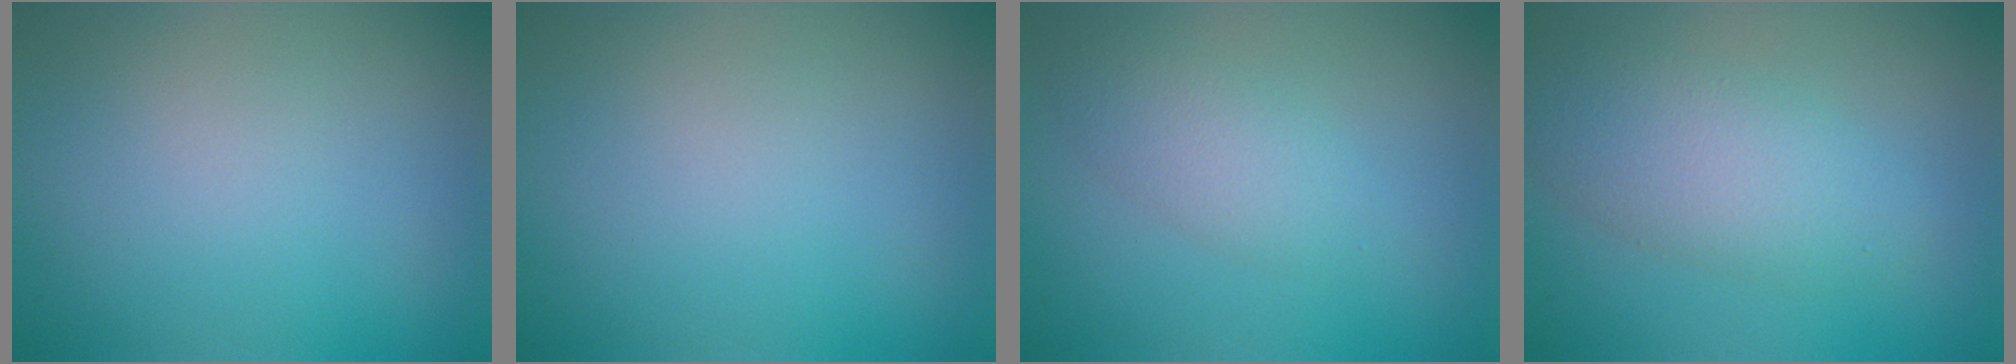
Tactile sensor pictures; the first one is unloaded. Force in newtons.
{"total": 0.0}
{"total": 2.8, "press": 2.8, "slide": 0.1}
{"total": 4.9, "press": 4.9, "slide": 0.2}